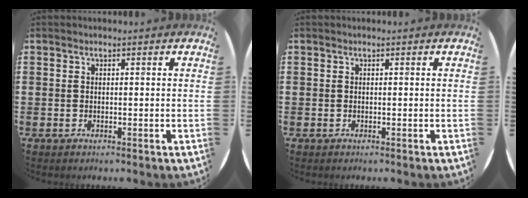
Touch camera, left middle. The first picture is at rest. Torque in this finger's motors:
{"motor_torque": [-0.13, -0.17, -0.01, 0.02]}